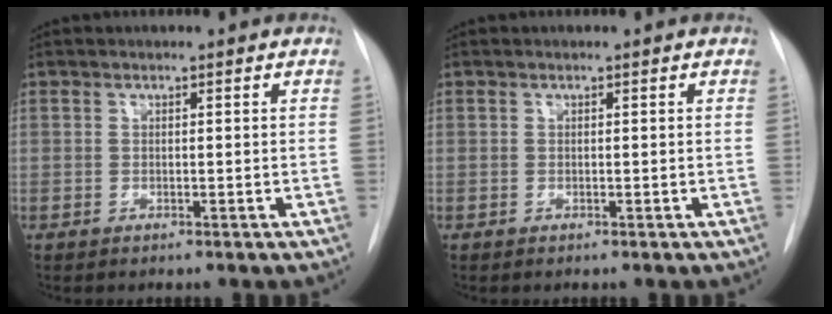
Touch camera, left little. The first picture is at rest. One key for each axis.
{"total": 0.0}